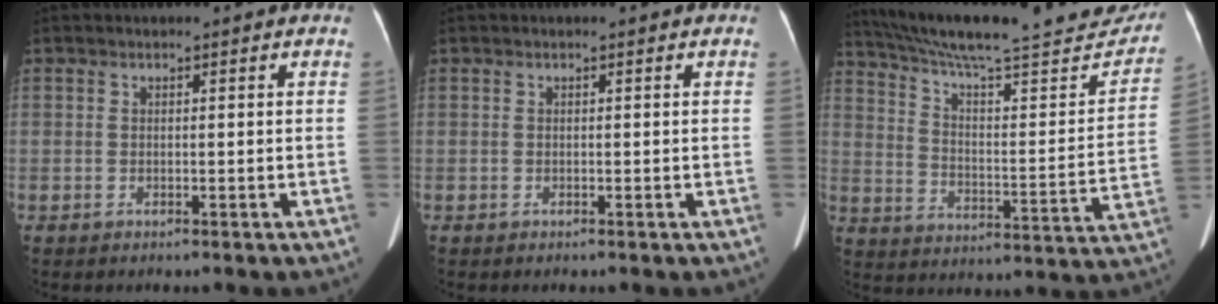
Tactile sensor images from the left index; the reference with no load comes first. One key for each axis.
{"total": 0.0}
{"total": 30.0, "fx": 26.4, "fy": 4.8, "fz": 13.4, "tx": -0.212, "ty": -0.046, "tz": 0.350}